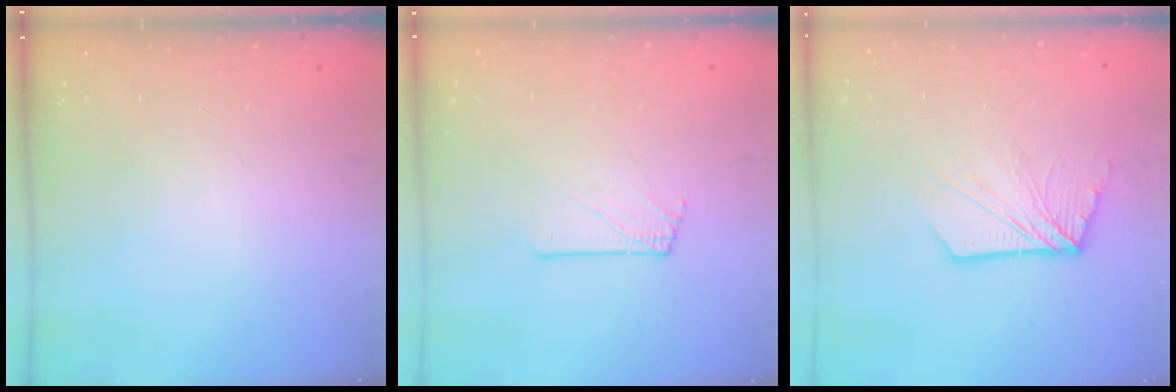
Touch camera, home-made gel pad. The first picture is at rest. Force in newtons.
{"total": 1.6, "press": 1.6, "slide": 0.2}
{"total": 11.5, "press": 11.4, "slide": 1.0}